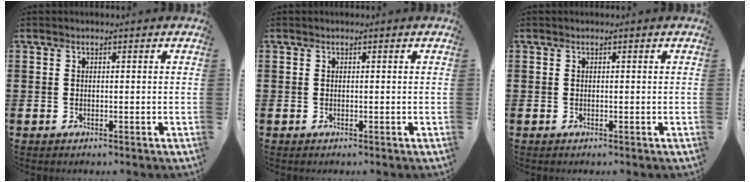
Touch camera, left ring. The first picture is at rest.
{"total": 0.0}
{"total": 0.0}